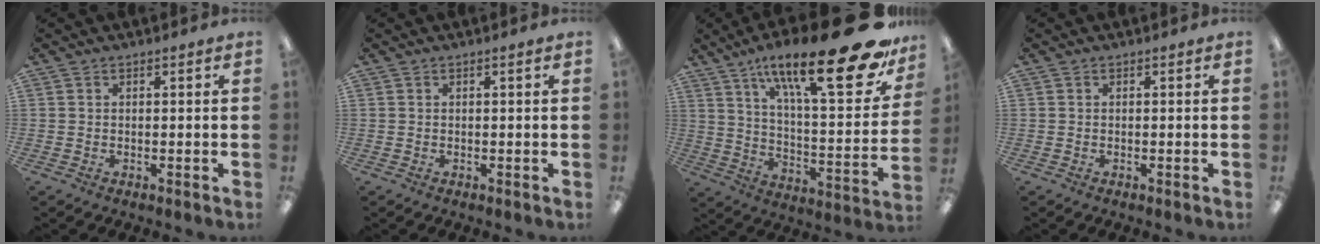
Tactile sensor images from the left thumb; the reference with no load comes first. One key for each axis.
{"total": 0.8, "fx": 0.2, "fy": 0.1, "fz": 0.8, "tx": -0.014, "ty": 0.001, "tz": 0.004}
{"total": 27.9, "fx": 17.0, "fy": 7.3, "fz": 20.9, "tx": -0.312, "ty": -0.107, "tz": 0.269}
{"total": 0.0}